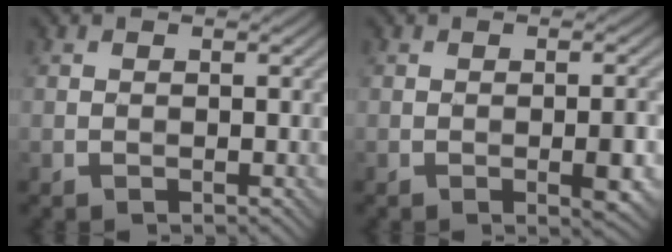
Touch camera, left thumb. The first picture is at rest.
{"total": 2.8, "force": [-0.8, 0.6, 2.6], "torque": [-0.040, 0.004, -0.012]}